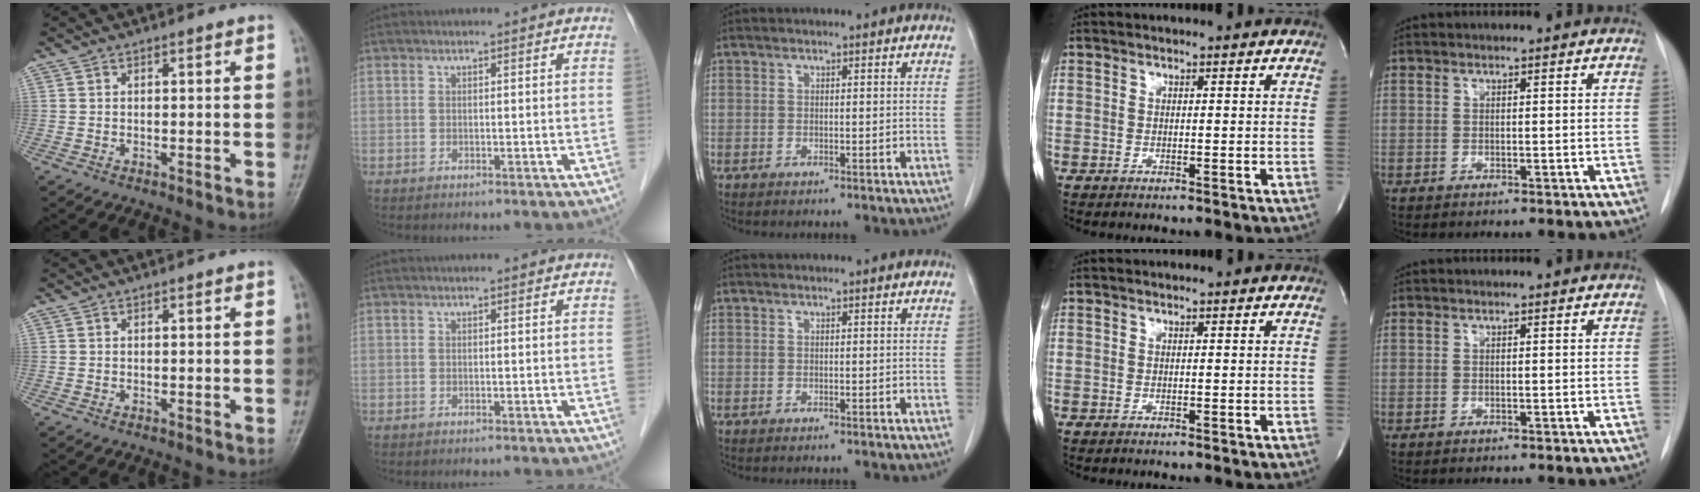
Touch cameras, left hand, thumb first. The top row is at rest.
{}